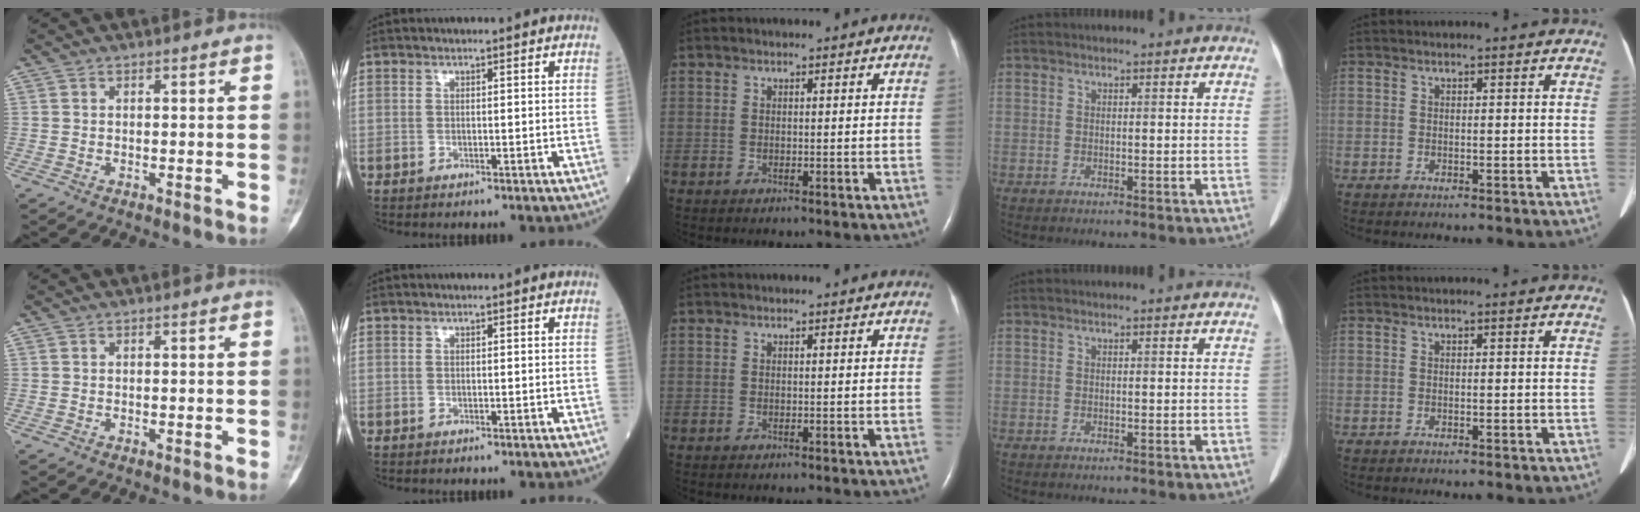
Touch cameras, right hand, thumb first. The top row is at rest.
{}